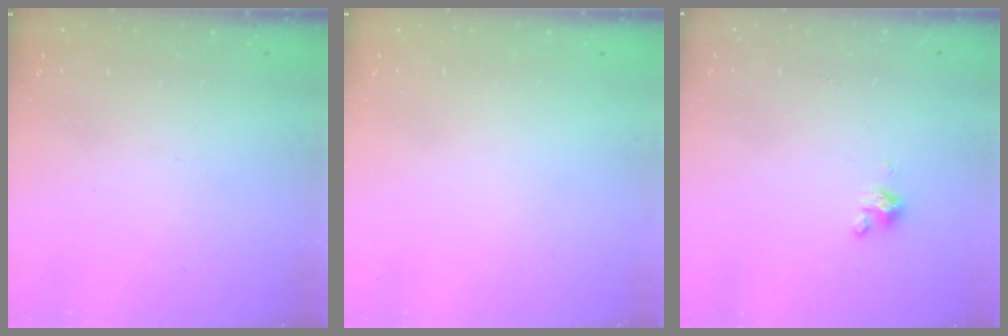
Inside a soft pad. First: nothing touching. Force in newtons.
{"total": 0.0}
{"total": 1.7, "press": 1.7, "slide": 0.3}